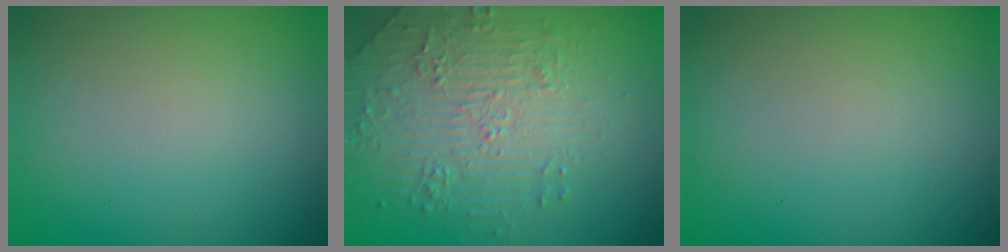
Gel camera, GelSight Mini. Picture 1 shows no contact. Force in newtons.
{"total": 4.4, "press": 4.0, "slide": 1.8}
{"total": 0.0}